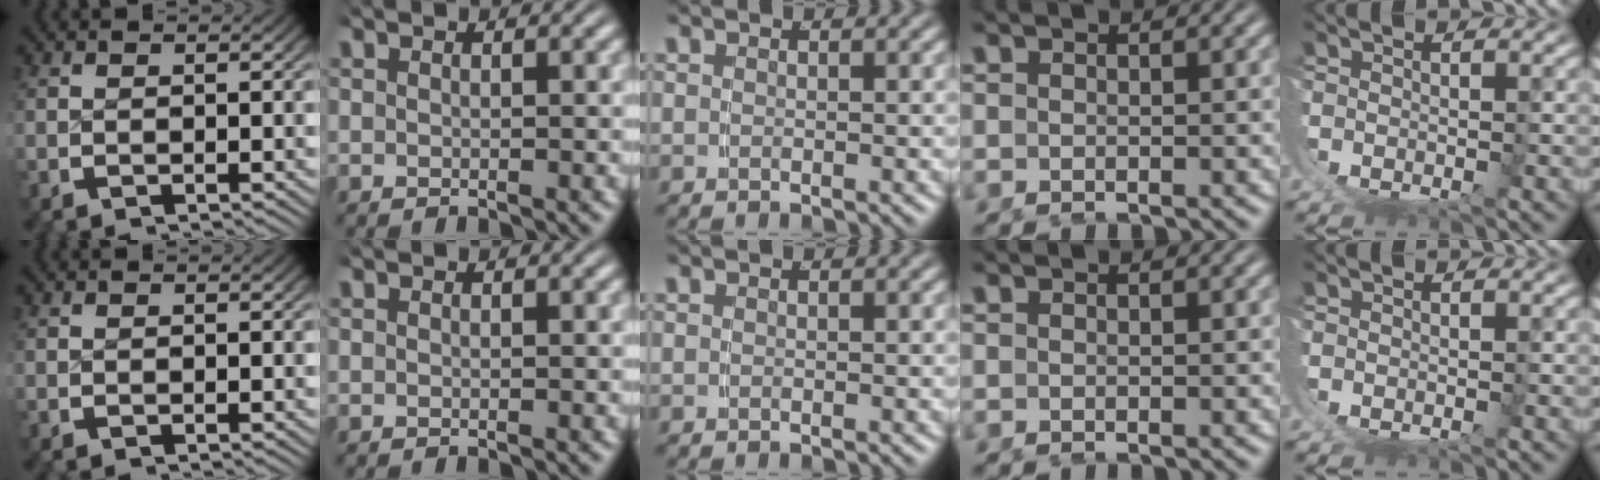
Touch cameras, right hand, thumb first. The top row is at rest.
{}